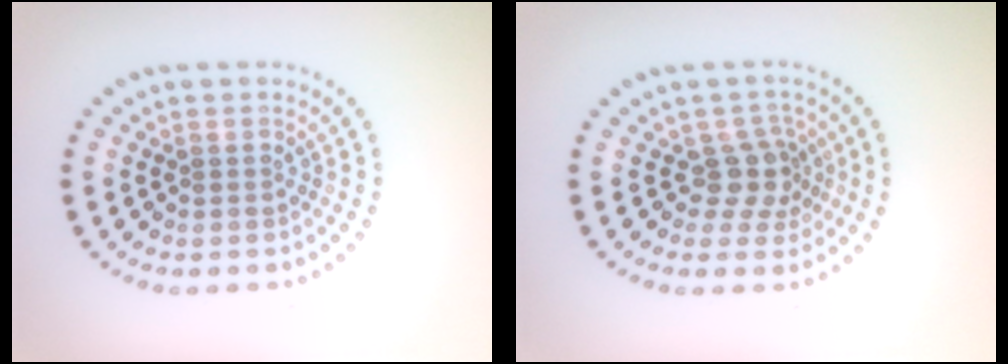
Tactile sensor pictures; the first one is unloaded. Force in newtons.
{"total": 2.7, "press": 2.0, "slide": 1.7}